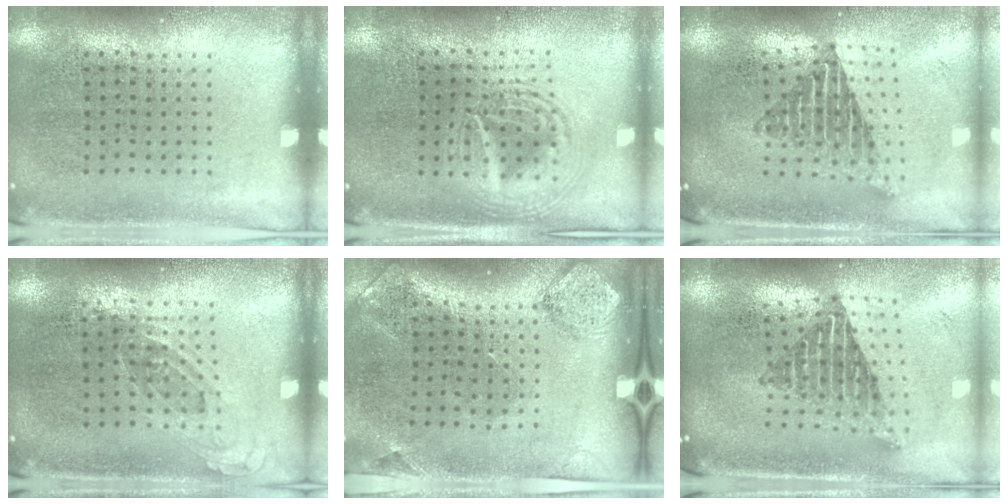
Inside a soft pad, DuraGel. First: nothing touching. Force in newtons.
{"total": 2.6, "press": 2.5, "slide": 0.3}
{"total": 2.0, "press": 1.6, "slide": 1.3}
{"total": 0.8, "press": 0.6, "slide": 0.5}
{"total": 1.8, "press": 1.2, "slide": 1.4}
{"total": 2.2, "press": 1.6, "slide": 1.5}